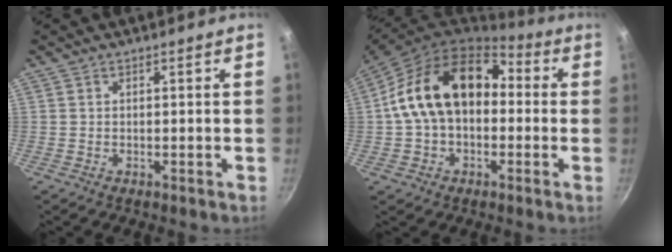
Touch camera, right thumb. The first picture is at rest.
{"total": 17.7, "force": [0.8, 12.4, 12.6], "torque": [-0.188, 0.052, 0.003]}